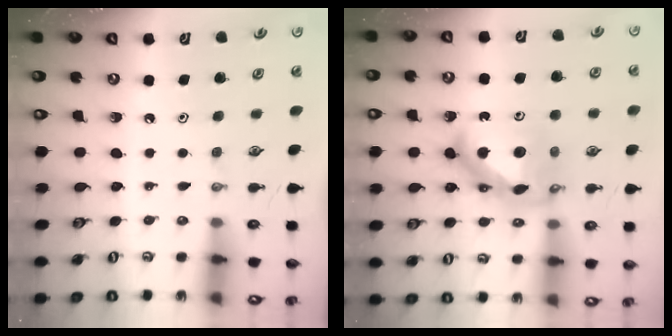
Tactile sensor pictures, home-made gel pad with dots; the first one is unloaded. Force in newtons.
{"total": 15.7, "press": 15.7, "slide": 0.6}